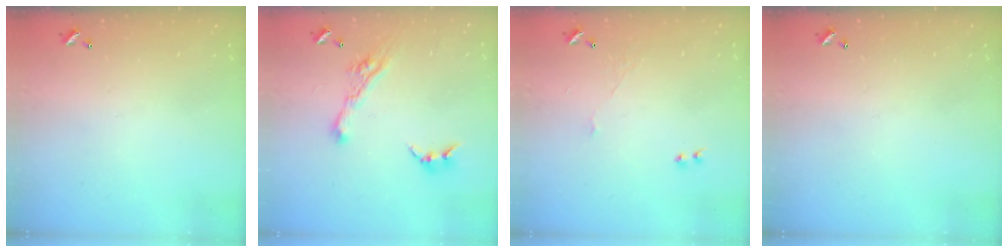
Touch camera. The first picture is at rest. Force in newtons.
{"total": 7.7, "press": 7.7, "slide": 1.0}
{"total": 2.4, "press": 2.3, "slide": 0.6}
{"total": 0.0}